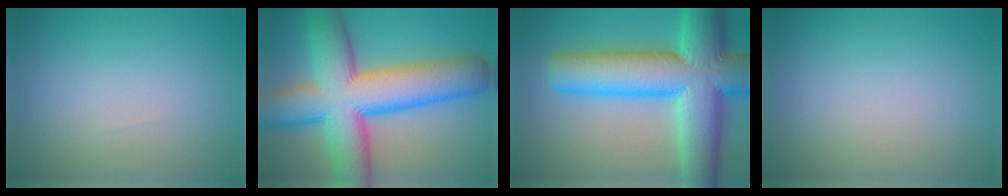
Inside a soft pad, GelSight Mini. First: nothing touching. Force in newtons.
{"total": 14.7, "press": 14.7, "slide": 0.4}
{"total": 14.3, "press": 14.3, "slide": 0.4}
{"total": 0.0}